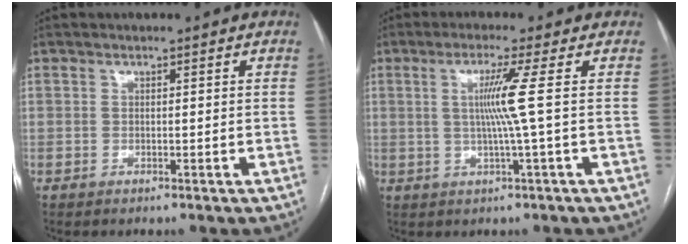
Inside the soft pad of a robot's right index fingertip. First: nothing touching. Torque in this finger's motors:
{"motor_torque": [0.84, 0.08, 0.20, 0.13]}